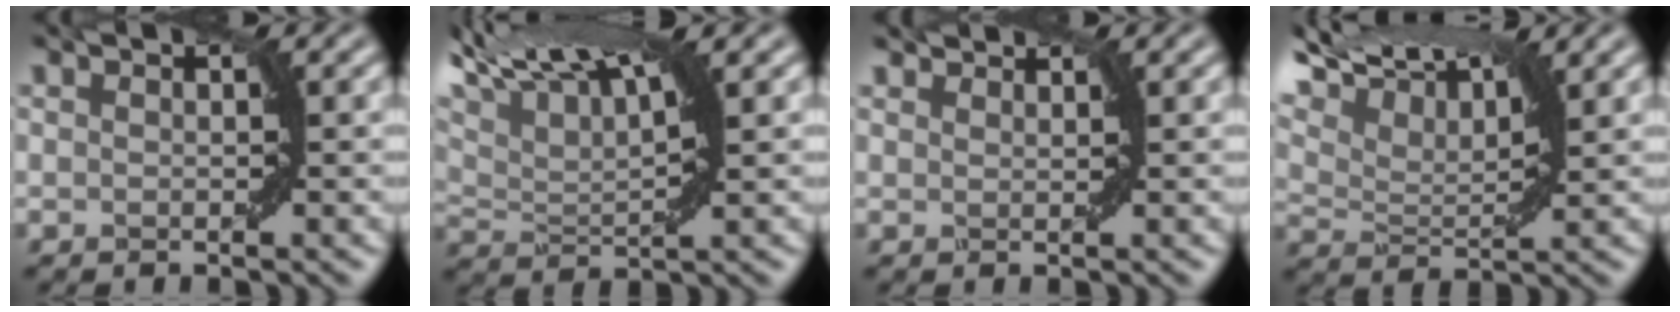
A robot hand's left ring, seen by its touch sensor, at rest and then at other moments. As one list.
[{"total": 9.1, "force": [6.1, 2.7, 6.3], "torque": [-0.125, 0.033, 0.101]}, {"total": 1.7, "force": [1.7, 0.1, 0.2], "torque": [-0.005, 0.001, 0.023]}, {"total": 9.7, "force": [7.5, 2.9, 5.3], "torque": [-0.125, 0.038, 0.117]}]